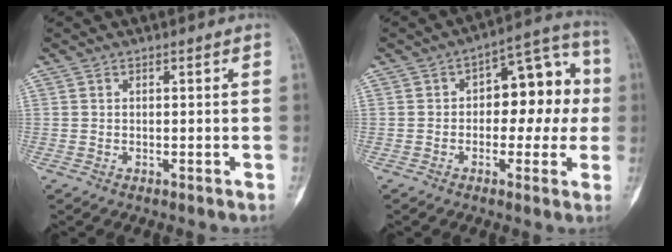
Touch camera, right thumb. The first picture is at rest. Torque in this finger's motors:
{"motor_torque": [0.15, 0.16, 0.30, 0.29, 0.03]}